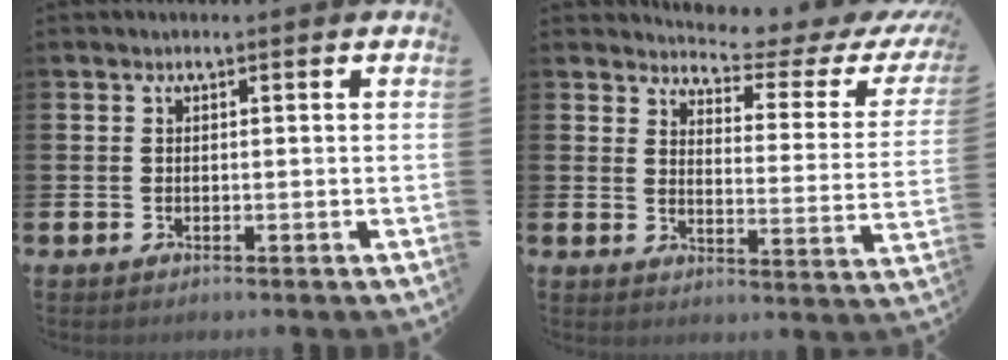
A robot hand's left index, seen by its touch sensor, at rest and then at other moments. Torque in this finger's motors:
{"motor_torque": [0.30, -0.42, 0.21, -0.01]}